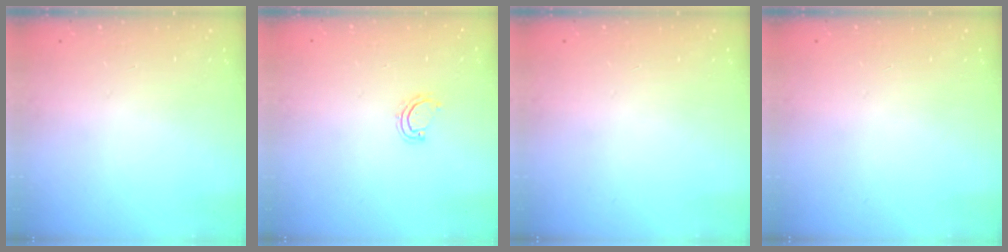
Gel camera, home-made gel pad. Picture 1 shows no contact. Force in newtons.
{"total": 4.7, "press": 4.4, "slide": 1.6}
{"total": 0.0}
{"total": 0.0}